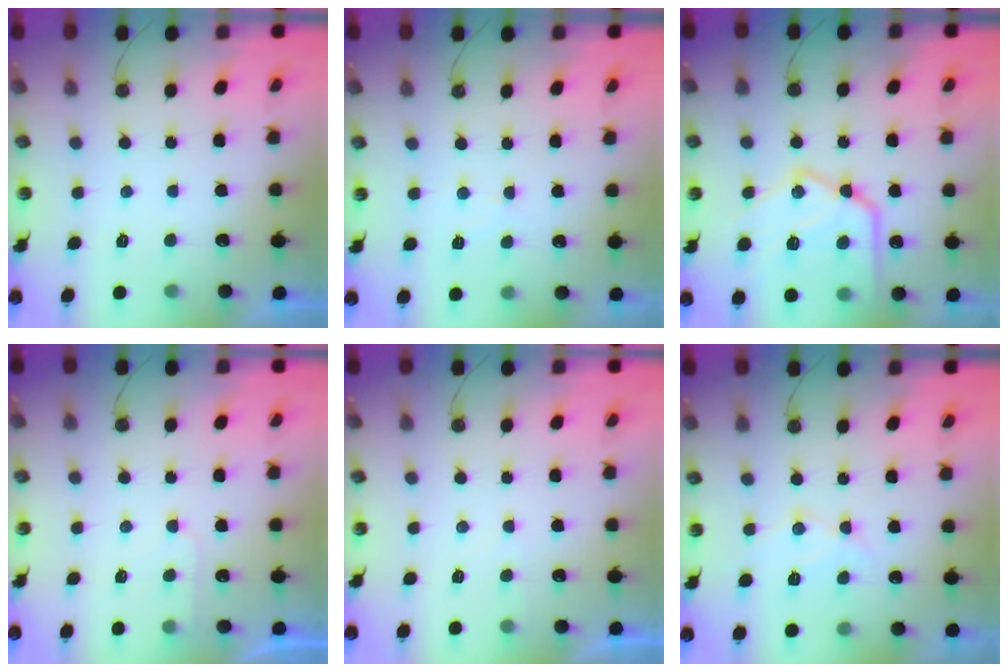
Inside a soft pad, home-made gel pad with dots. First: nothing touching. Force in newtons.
{"total": 5.1, "press": 5.0, "slide": 0.7}
{"total": 21.6, "press": 21.6, "slide": 1.5}
{"total": 5.0, "press": 4.9, "slide": 0.5}
{"total": 2.0, "press": 2.0, "slide": 0.3}
{"total": 10.5, "press": 10.4, "slide": 0.8}